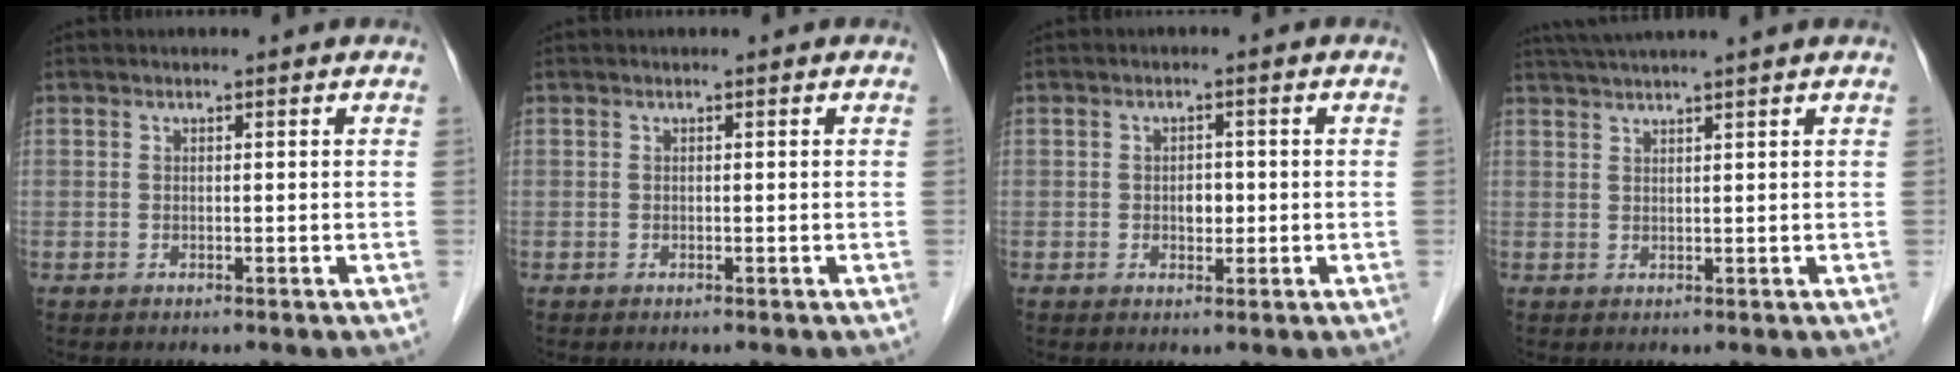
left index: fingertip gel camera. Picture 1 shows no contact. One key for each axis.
{"total": 0.0}
{"total": 2.1, "fx": -0.3, "fy": 1.4, "fz": 1.6, "tx": -0.023, "ty": 0.003, "tz": -0.003}
{"total": 6.0, "fx": 5.1, "fy": -1.6, "fz": 2.9, "tx": -0.044, "ty": 0.026, "tz": 0.083}